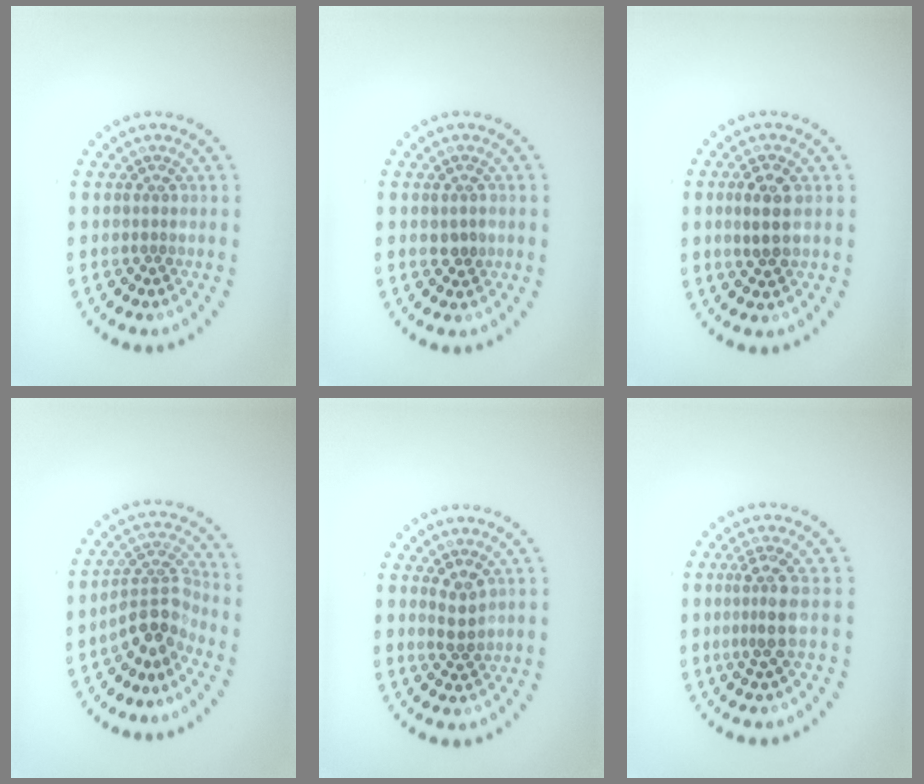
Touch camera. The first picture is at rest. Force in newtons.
{"total": 1.4, "press": 1.4, "slide": 0.1}
{"total": 2.5, "press": 2.5, "slide": 0.4}
{"total": 3.6, "press": 2.8, "slide": 2.2}
{"total": 1.8, "press": 1.7, "slide": 0.6}
{"total": 2.4, "press": 1.8, "slide": 1.7}